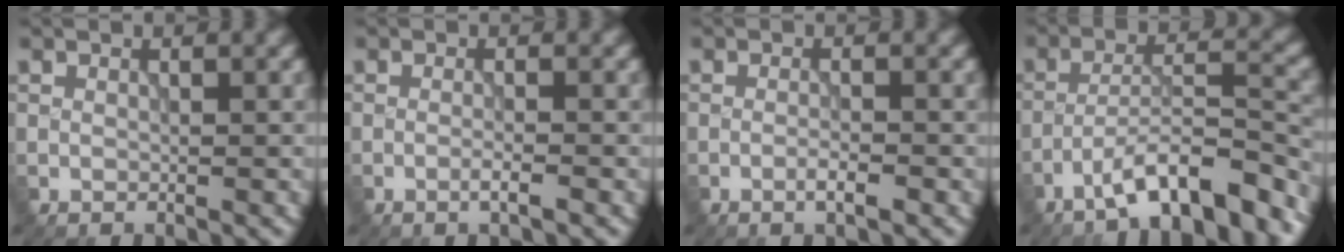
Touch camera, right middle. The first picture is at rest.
{"total": 1.5, "force": [-0.6, 0.2, 1.3], "torque": [-0.019, 0.003, -0.017]}
{"total": 1.7, "force": [-0.8, 0.2, 1.4], "torque": [-0.023, 0.002, -0.018]}
{"total": 7.8, "force": [-5.5, 1.5, 5.4], "torque": [-0.086, 0.016, -0.088]}